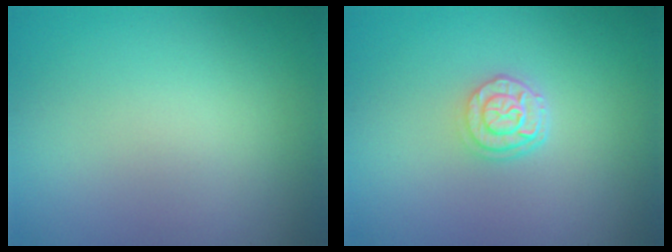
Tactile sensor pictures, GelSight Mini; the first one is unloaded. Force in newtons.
{"total": 2.6, "press": 2.1, "slide": 1.5}